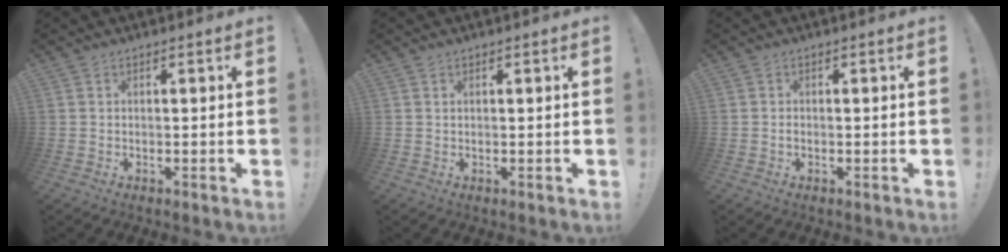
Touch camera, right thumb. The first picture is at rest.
{"total": 0.0}
{"total": 0.6, "force": [-0.4, 0.3, 0.2], "torque": [-0.010, 0.003, -0.007]}